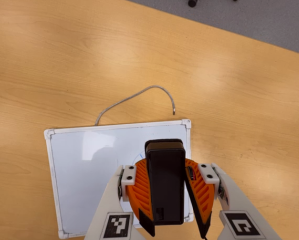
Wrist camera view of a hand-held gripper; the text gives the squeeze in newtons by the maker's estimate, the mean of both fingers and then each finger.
{"total": 11.3, "left": 10.4, "right": 12.2}